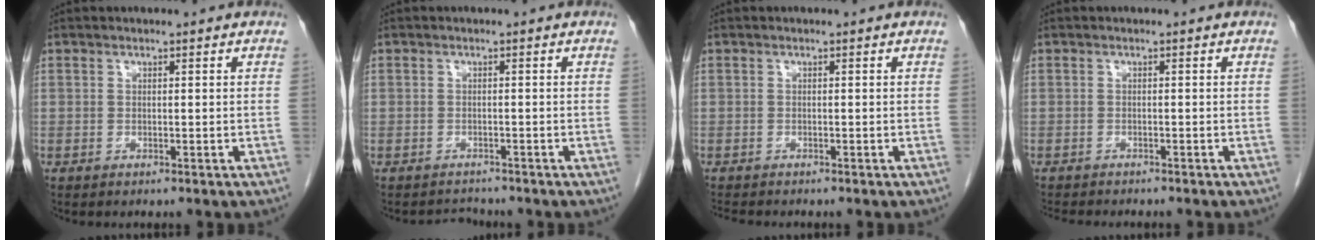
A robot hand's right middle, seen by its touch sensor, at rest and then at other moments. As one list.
[{"total": 1.8, "force": [-1.7, 0.4, -0.6], "torque": [0.005, -0.008, -0.028]}, {"total": 2.9, "force": [-2.6, 0.5, 1.1], "torque": [-0.018, -0.007, -0.038]}, {"total": 6.5, "force": [-5.8, 1.4, 2.7], "torque": [-0.039, -0.008, -0.081]}]